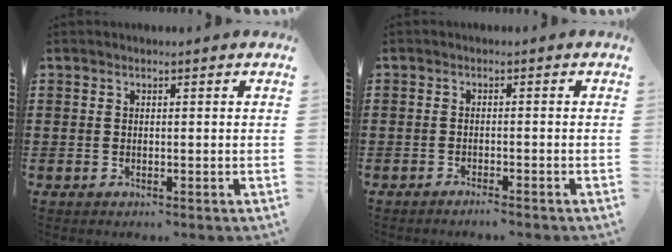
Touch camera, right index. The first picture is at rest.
{"total": 1.4, "force": [-1.4, -0.1, 0.2], "torque": [-0.006, 0.000, -0.028]}